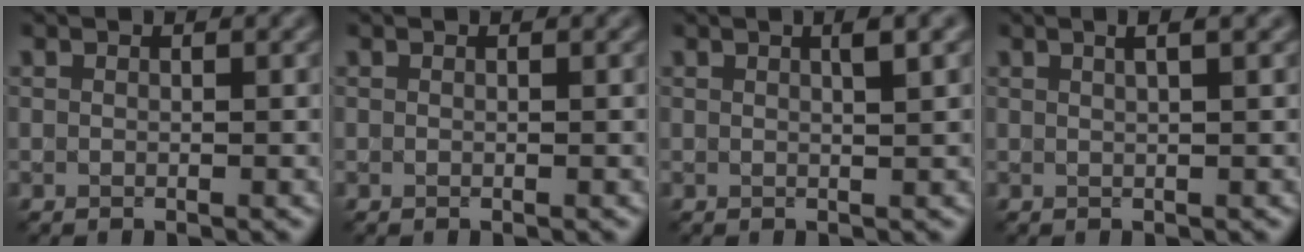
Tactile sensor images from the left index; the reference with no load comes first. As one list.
[{"total": 0.0}, {"total": 2.2, "force": [0.9, 0.5, 2.0], "torque": [-0.020, 0.007, 0.011]}, {"total": 2.2, "force": [1.2, 0.7, 1.7], "torque": [-0.013, 0.003, 0.004]}]